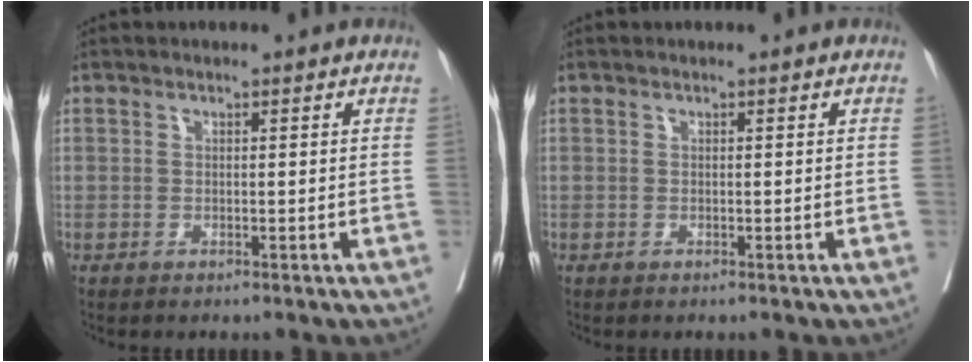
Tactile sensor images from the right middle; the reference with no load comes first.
{"total": 0.0}